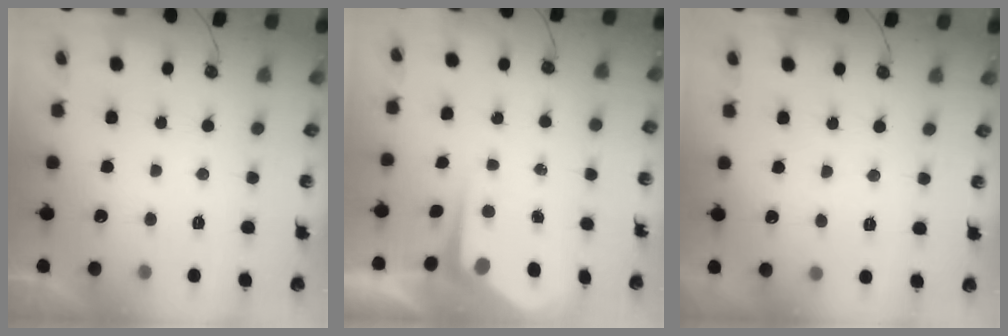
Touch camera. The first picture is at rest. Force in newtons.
{"total": 6.1, "press": 6.0, "slide": 0.6}
{"total": 3.6, "press": 3.6, "slide": 0.6}